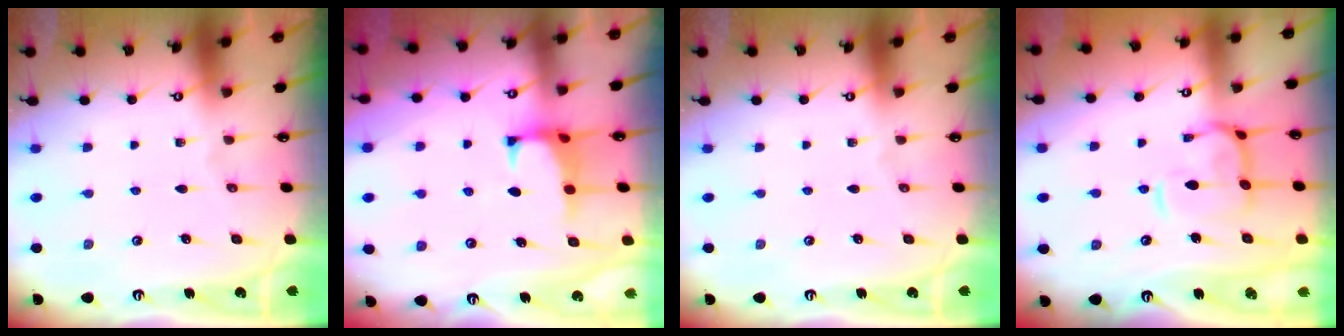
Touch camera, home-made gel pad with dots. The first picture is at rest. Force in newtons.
{"total": 1.6, "press": 1.5, "slide": 0.6}
{"total": 0.0}
{"total": 6.5, "press": 6.4, "slide": 1.1}